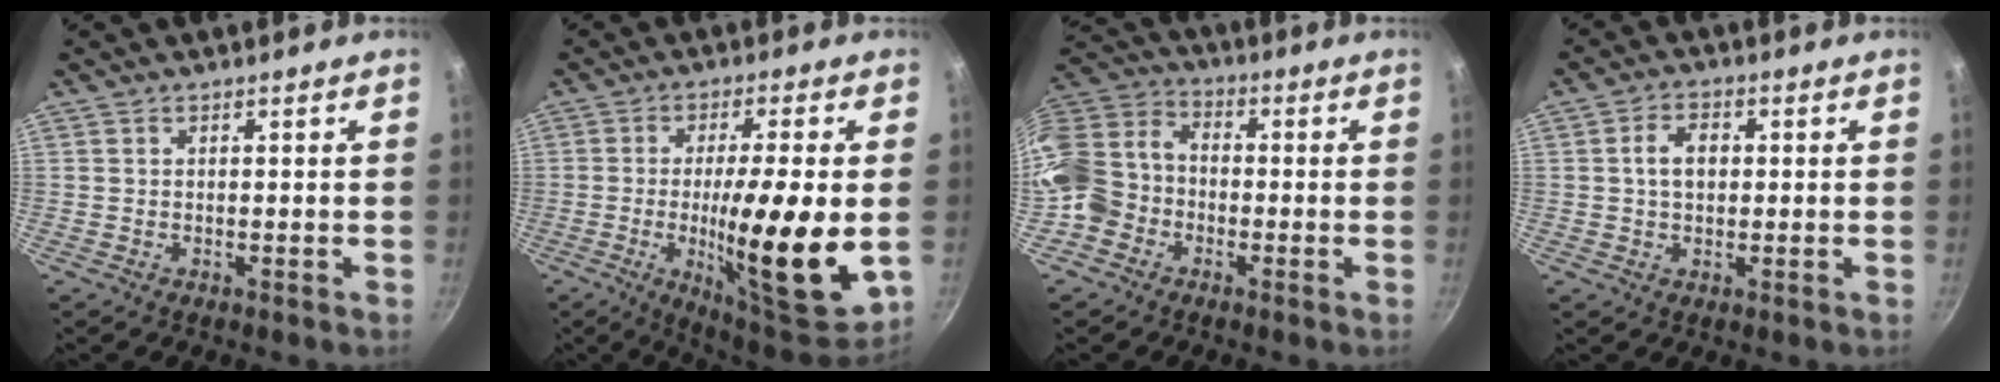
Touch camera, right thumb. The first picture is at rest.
{"total": 20.2, "force": [-2.5, 4.3, 19.6], "torque": [-0.299, -0.010, -0.037]}
{"total": 12.7, "force": [-4.7, 10.3, 5.8], "torque": [-0.099, 0.059, -0.116]}
{"total": 5.1, "force": [0.5, 3.5, 3.6], "torque": [-0.046, 0.010, 0.004]}